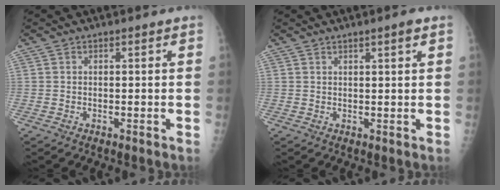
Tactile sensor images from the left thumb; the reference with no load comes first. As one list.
[{"total": 1.9, "force": [1.2, 0.1, 1.5], "torque": [-0.022, -0.005, 0.018]}]